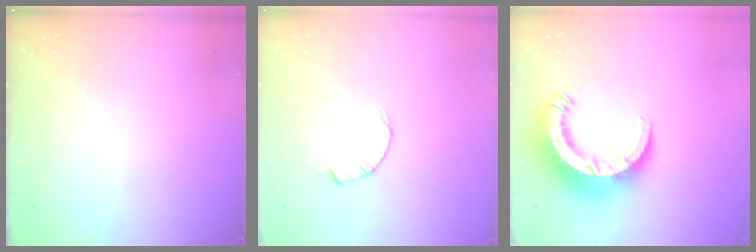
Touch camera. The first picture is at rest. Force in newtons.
{"total": 1.8, "press": 1.7, "slide": 0.3}
{"total": 13.1, "press": 13.0, "slide": 1.4}